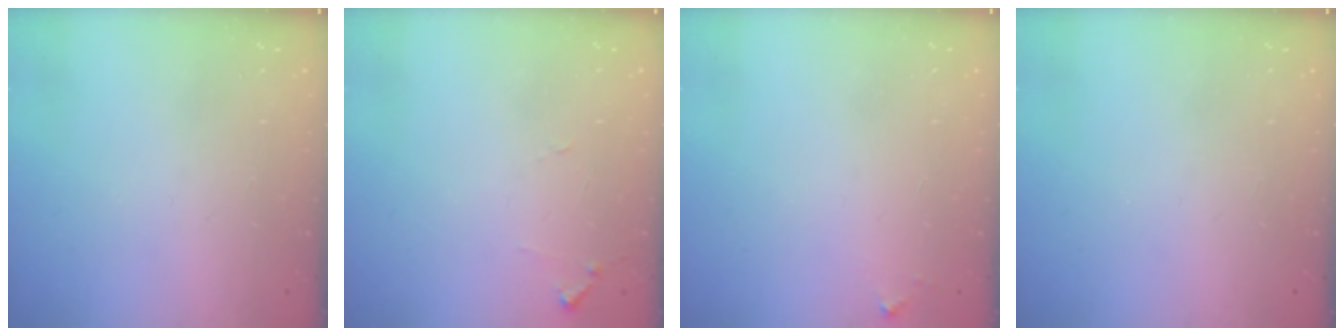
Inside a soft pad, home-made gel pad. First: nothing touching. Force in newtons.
{"total": 5.8, "press": 5.7, "slide": 0.4}
{"total": 2.8, "press": 2.8, "slide": 0.2}
{"total": 0.0}